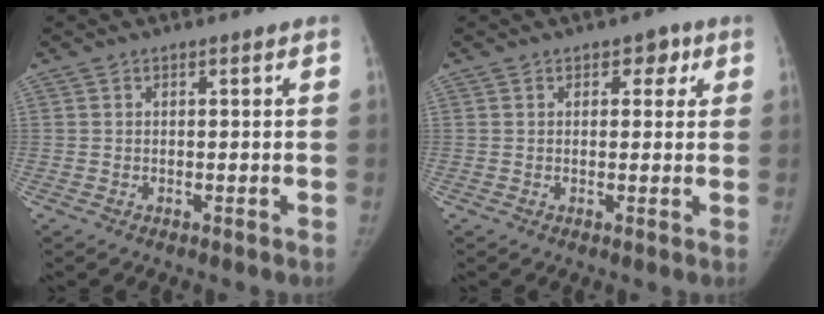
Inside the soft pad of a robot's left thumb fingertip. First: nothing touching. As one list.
[{"total": 3.0, "force": [1.3, 2.1, 1.6], "torque": [0.008, -0.001, 0.012]}]